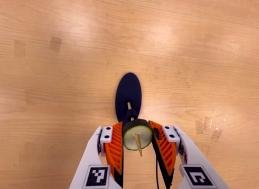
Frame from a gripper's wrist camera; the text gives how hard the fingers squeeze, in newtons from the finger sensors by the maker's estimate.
{"total": 9.8, "left": 8.9, "right": 10.7}